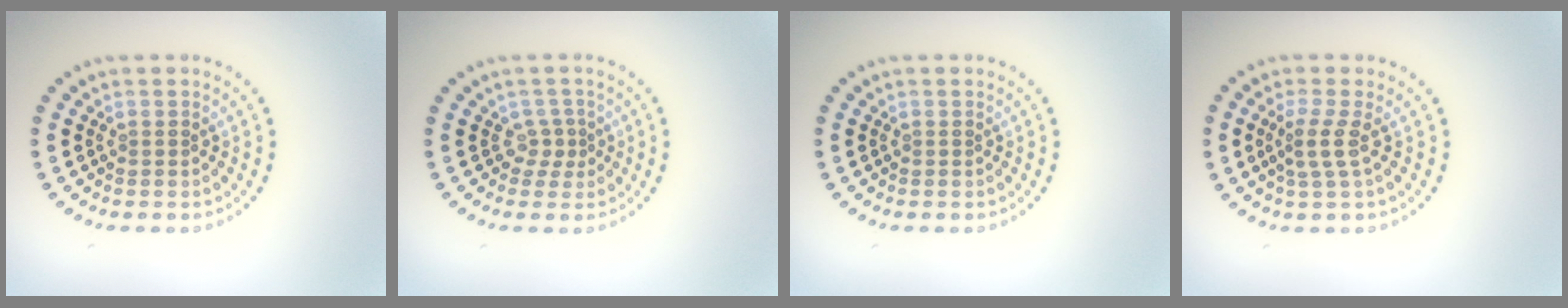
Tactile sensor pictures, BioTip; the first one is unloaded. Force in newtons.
{"total": 1.6, "press": 1.0, "slide": 1.2}
{"total": 0.0}
{"total": 2.1, "press": 1.6, "slide": 1.4}